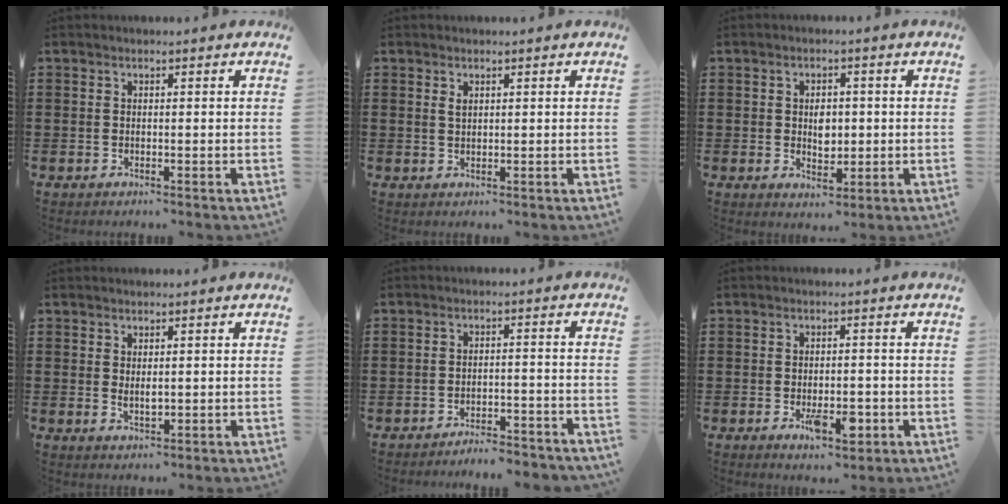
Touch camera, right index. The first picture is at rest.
{"total": 1.0, "force": [0.5, 0.5, 0.7], "torque": [-0.016, 0.003, 0.009]}
{"total": 3.6, "force": [0.0, 2.5, 2.6], "torque": [-0.038, 0.001, -0.005]}
{"total": 1.8, "force": [0.4, 0.7, 1.6], "torque": [-0.023, -0.001, 0.005]}
{"total": 3.6, "force": [-3.6, 0.0, 0.4], "torque": [-0.011, 0.001, -0.076]}
{"total": 6.1, "force": [-2.2, 2.7, 5.0], "torque": [-0.082, 0.000, -0.037]}